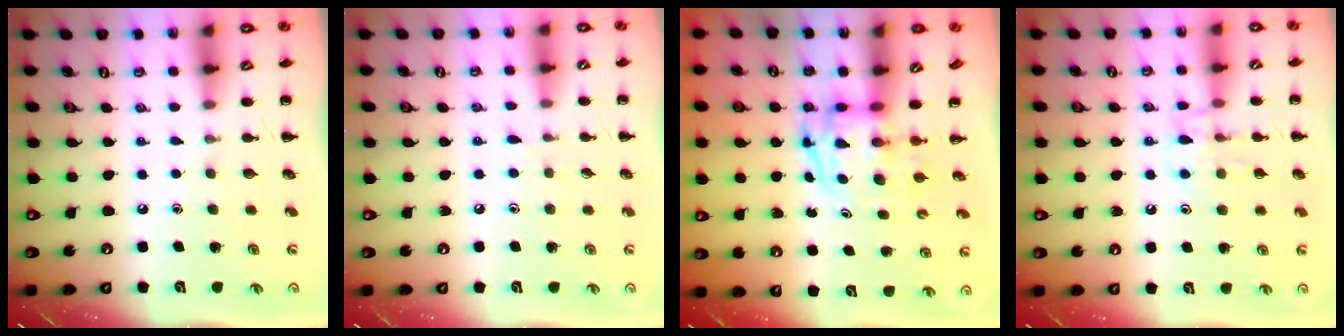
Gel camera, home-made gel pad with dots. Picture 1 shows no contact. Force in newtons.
{"total": 3.7, "press": 3.3, "slide": 1.7}
{"total": 3.8, "press": 3.7, "slide": 0.5}
{"total": 9.6, "press": 9.6, "slide": 0.6}